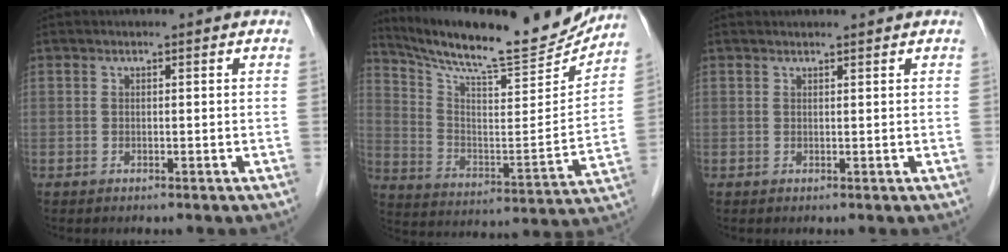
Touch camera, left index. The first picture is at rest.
{"total": 21.0, "force": [19.4, 1.9, 7.6], "torque": [-0.140, -0.044, 0.295]}
{"total": 1.8, "force": [1.8, -0.1, 0.4], "torque": [-0.006, 0.010, 0.026]}